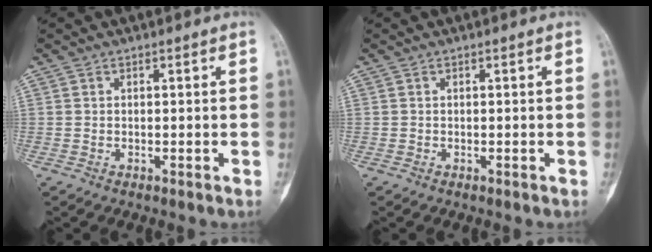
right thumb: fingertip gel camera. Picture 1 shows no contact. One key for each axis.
{"total": 0.0}